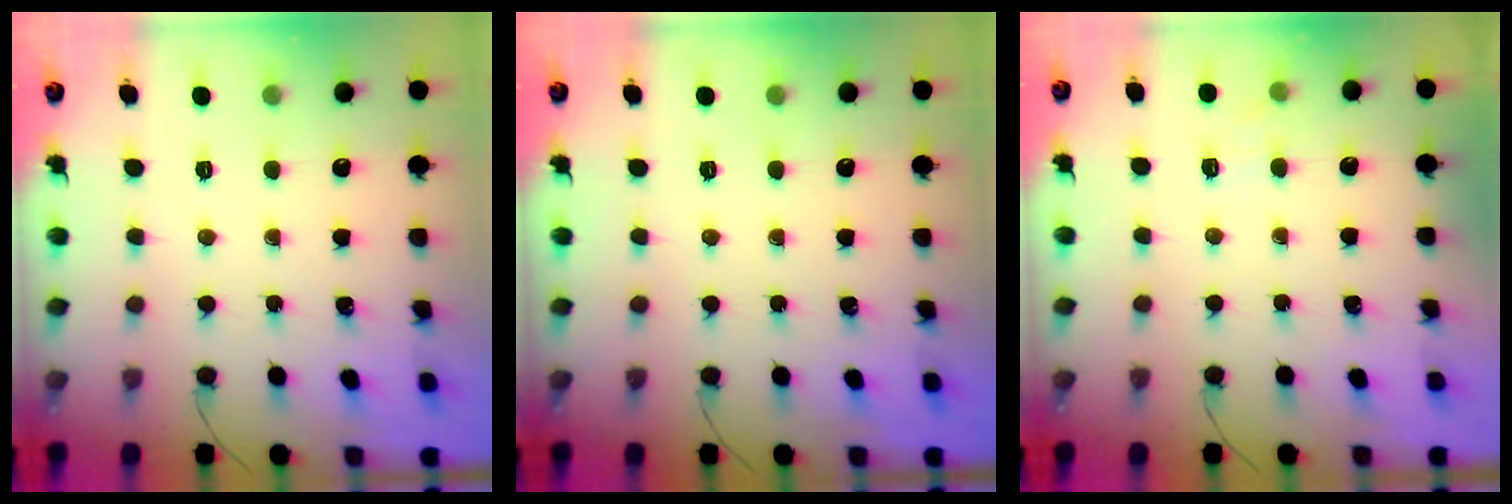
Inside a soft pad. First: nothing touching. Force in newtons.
{"total": 0.0}
{"total": 4.8, "press": 4.6, "slide": 1.3}